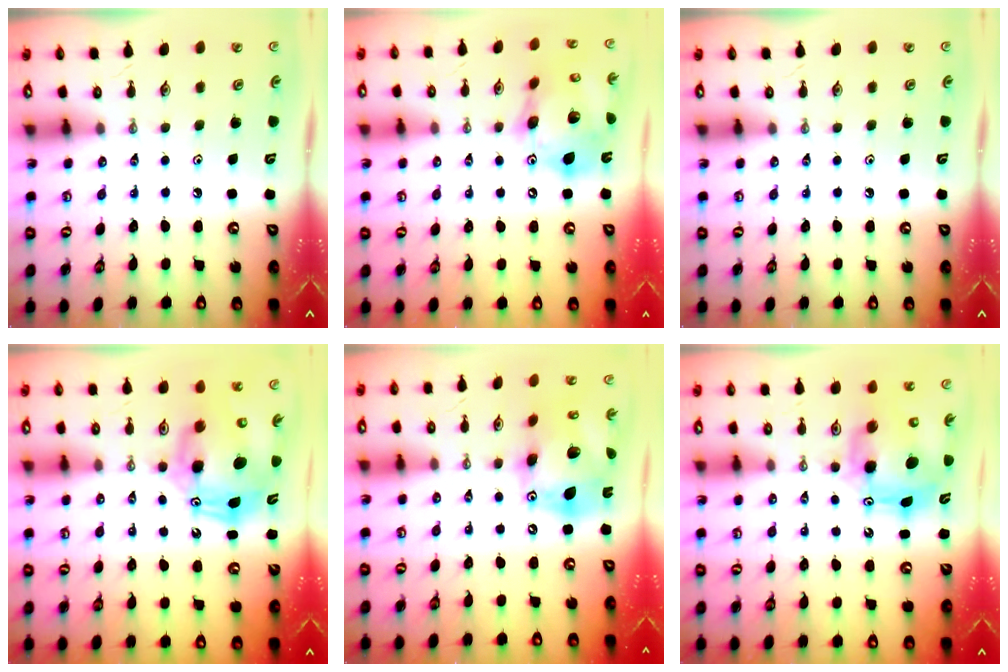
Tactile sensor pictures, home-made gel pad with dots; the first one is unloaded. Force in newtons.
{"total": 17.9, "press": 17.6, "slide": 3.2}
{"total": 0.0}
{"total": 12.5, "press": 12.3, "slide": 2.4}
{"total": 16.6, "press": 16.5, "slide": 1.8}
{"total": 9.3, "press": 9.2, "slide": 1.0}